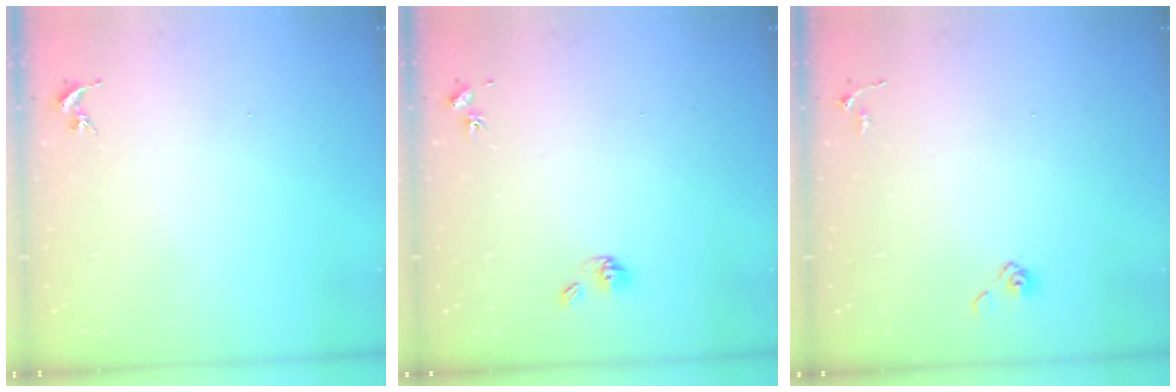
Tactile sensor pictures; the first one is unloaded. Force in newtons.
{"total": 5.3, "press": 4.7, "slide": 2.3}
{"total": 3.3, "press": 3.3, "slide": 0.4}